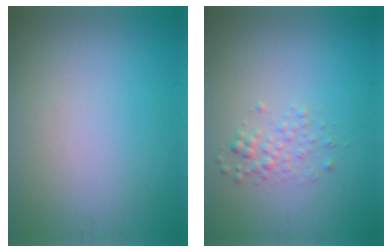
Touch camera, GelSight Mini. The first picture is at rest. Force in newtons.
{"total": 1.4, "press": 1.4, "slide": 0.1}